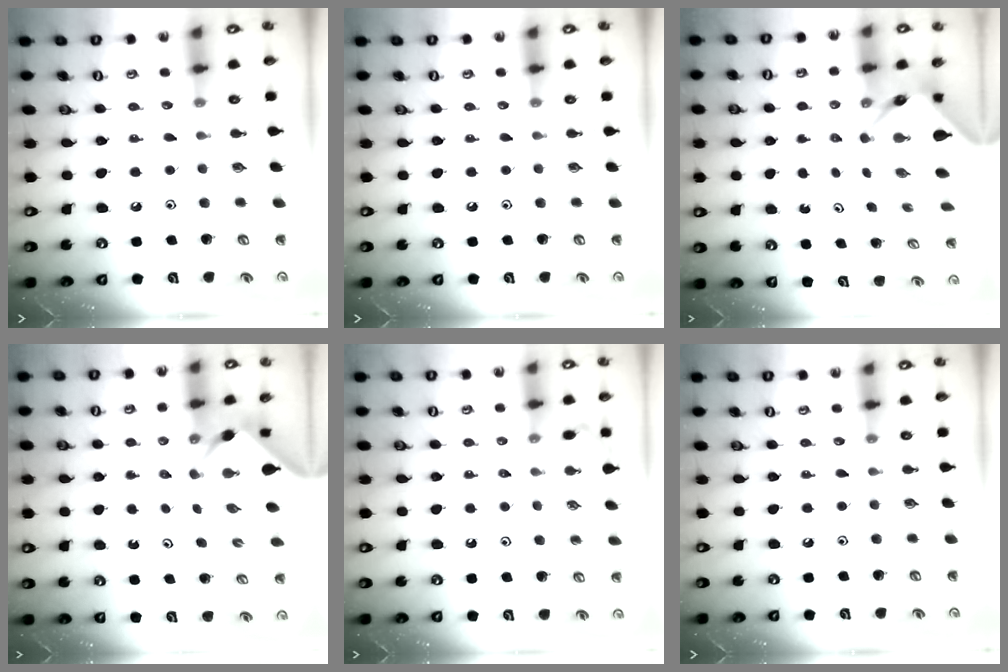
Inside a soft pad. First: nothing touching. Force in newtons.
{"total": 0.0}
{"total": 4.3, "press": 4.3, "slide": 0.2}
{"total": 3.2, "press": 3.2, "slide": 0.3}
{"total": 4.8, "press": 4.7, "slide": 0.4}
{"total": 0.0}